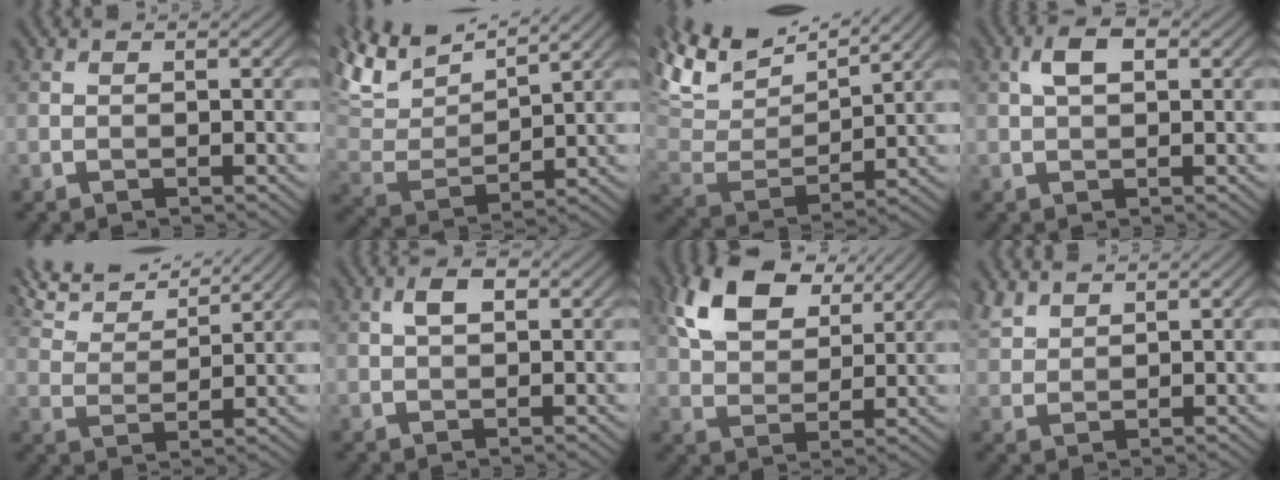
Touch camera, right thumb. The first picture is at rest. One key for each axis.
{"total": 13.2, "fx": 10.1, "fy": 4.1, "fz": 7.4, "tx": -0.201, "ty": 0.015, "tz": 0.176}
{"total": 16.0, "fx": 12.1, "fy": 5.7, "fz": 8.9, "tx": -0.239, "ty": 0.036, "tz": 0.192}
{"total": 3.7, "fx": 1.2, "fy": 1.8, "fz": 3.1, "tx": -0.061, "ty": 0.010, "tz": 0.018}
{"total": 10.1, "fx": 8.7, "fy": 2.2, "fz": 4.5, "tx": -0.113, "ty": 0.015, "tz": 0.149}
{"total": 2.9, "fx": 1.0, "fy": 1.4, "fz": 2.4, "tx": -0.042, "ty": 0.007, "tz": 0.014}
{"total": 11.3, "fx": 6.2, "fy": 6.4, "fz": 7.0, "tx": -0.162, "ty": 0.011, "tz": 0.119}
{"total": 3.4, "fx": 2.7, "fy": 1.3, "fz": 1.4, "tx": -0.037, "ty": 0.007, "tz": 0.065}